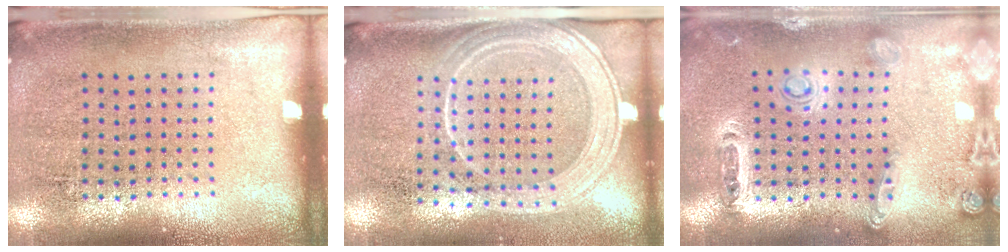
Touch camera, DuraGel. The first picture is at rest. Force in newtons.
{"total": 2.1, "press": 1.9, "slide": 1.0}
{"total": 1.0, "press": 1.0, "slide": 0.3}